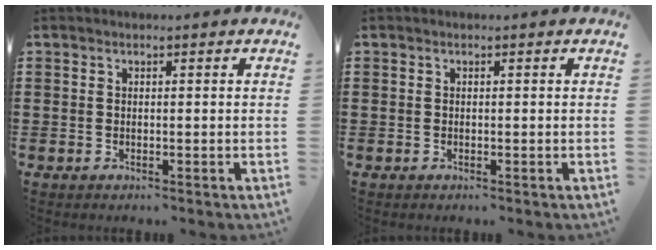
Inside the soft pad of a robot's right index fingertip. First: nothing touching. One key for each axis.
{"total": 0.0}